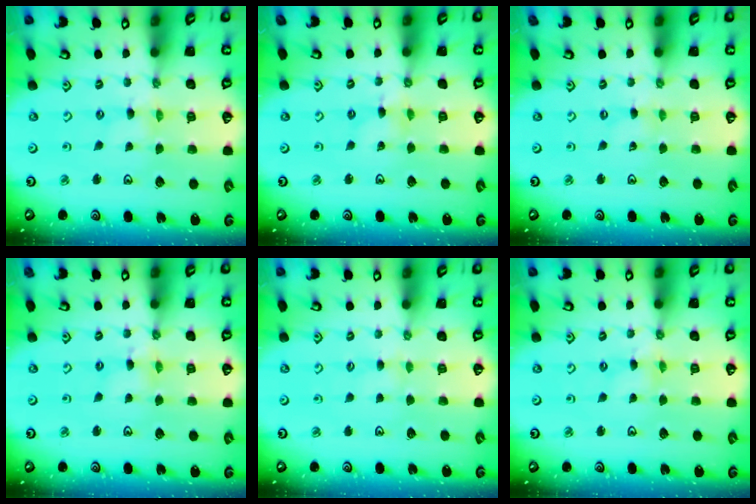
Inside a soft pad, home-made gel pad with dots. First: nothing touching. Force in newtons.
{"total": 1.6, "press": 1.5, "slide": 0.2}
{"total": 0.0}
{"total": 3.3, "press": 3.3, "slide": 0.3}
{"total": 1.8, "press": 1.8, "slide": 0.3}
{"total": 0.7, "press": 0.7, "slide": 0.2}